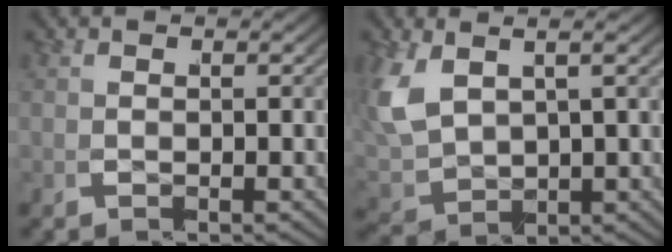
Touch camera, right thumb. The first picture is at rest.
{"total": 6.4, "force": [1.9, 4.2, 4.3], "torque": [-0.106, -0.009, 0.048]}